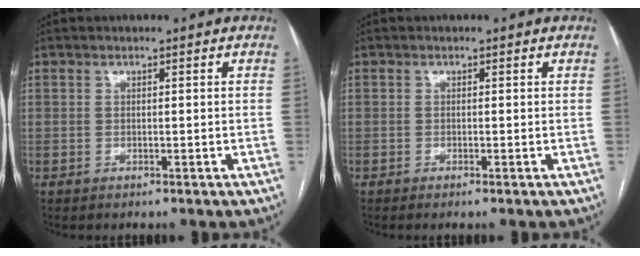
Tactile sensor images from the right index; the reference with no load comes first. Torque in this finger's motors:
{"motor_torque": [-0.03, -0.01, -0.08, 0.01]}